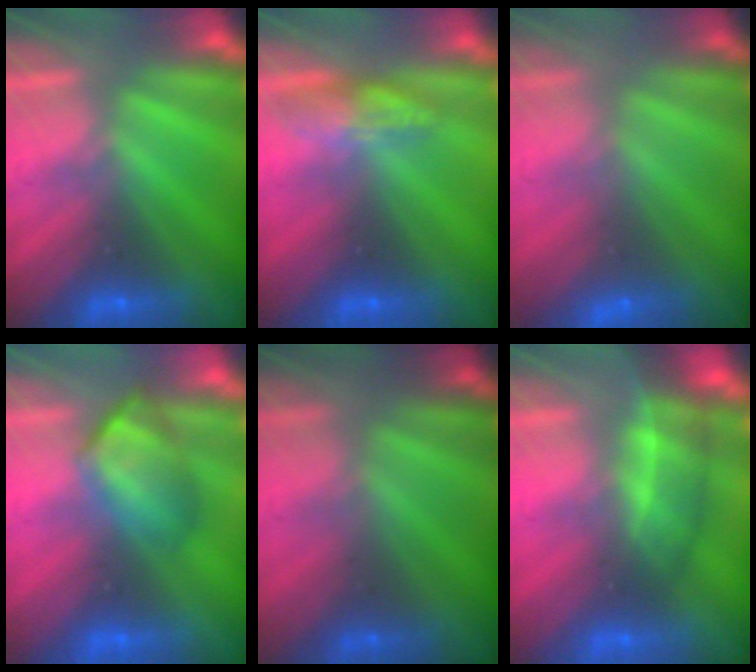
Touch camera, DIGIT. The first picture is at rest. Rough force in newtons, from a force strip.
{"total": 2.4}
{"total": 2.8}
{"total": 4.6}
{"total": 1.0}
{"total": 3.3}